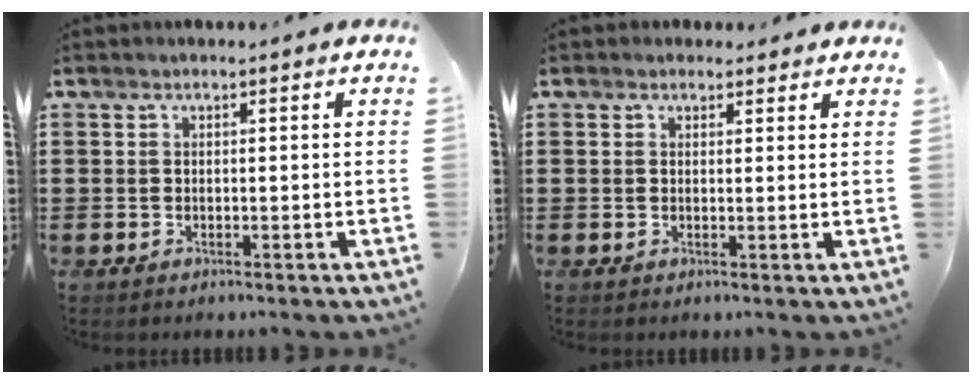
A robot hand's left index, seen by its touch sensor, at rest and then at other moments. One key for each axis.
{"total": 1.5, "fx": 1.2, "fy": 0.8, "fz": 0.2, "tx": -0.008, "ty": 0.006, "tz": 0.024}